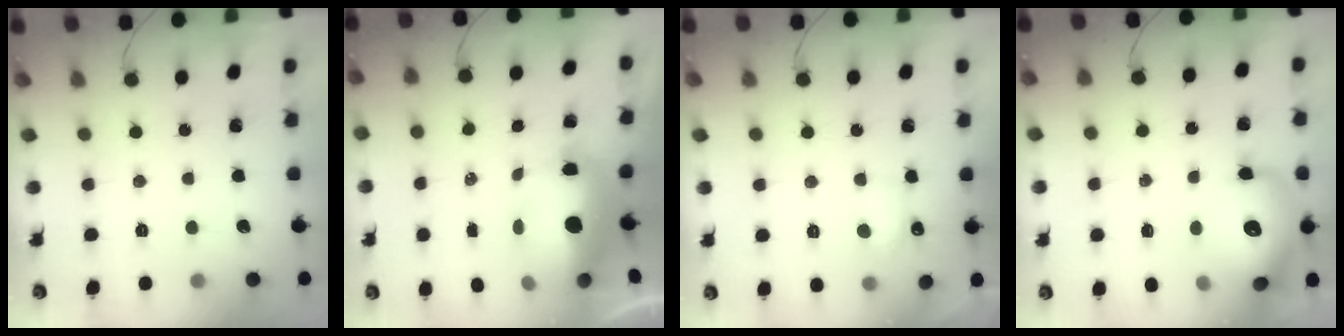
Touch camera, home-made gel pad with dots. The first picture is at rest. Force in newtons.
{"total": 11.8, "press": 11.5, "slide": 2.3}
{"total": 5.0, "press": 4.9, "slide": 1.2}
{"total": 16.3, "press": 15.9, "slide": 3.7}